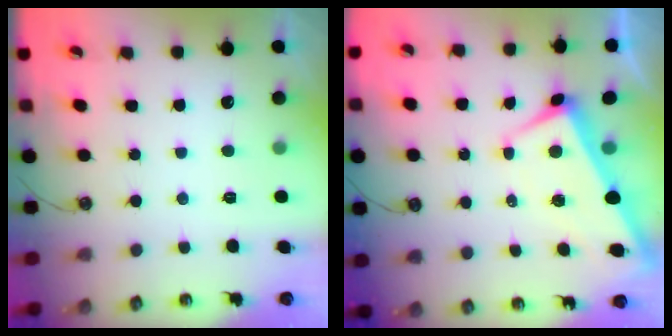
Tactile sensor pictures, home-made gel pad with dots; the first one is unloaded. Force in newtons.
{"total": 1.6, "press": 1.4, "slide": 0.8}